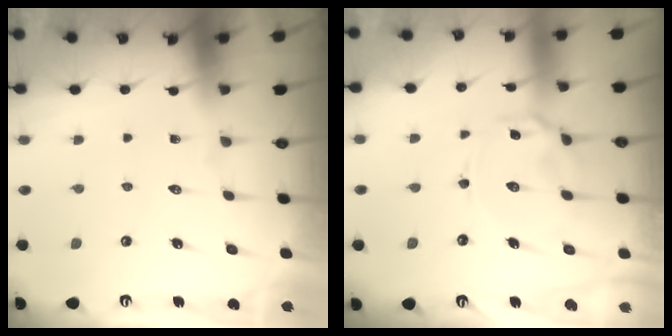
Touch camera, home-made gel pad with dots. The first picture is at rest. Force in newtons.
{"total": 6.5, "press": 6.5, "slide": 0.6}